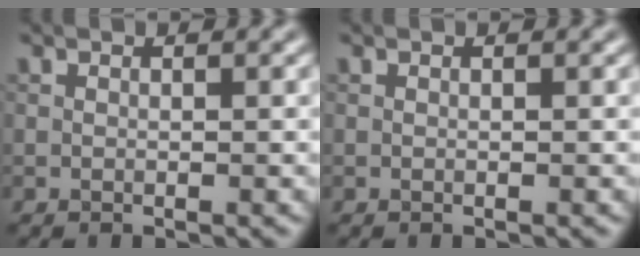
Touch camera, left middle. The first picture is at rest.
{"total": 0.0}